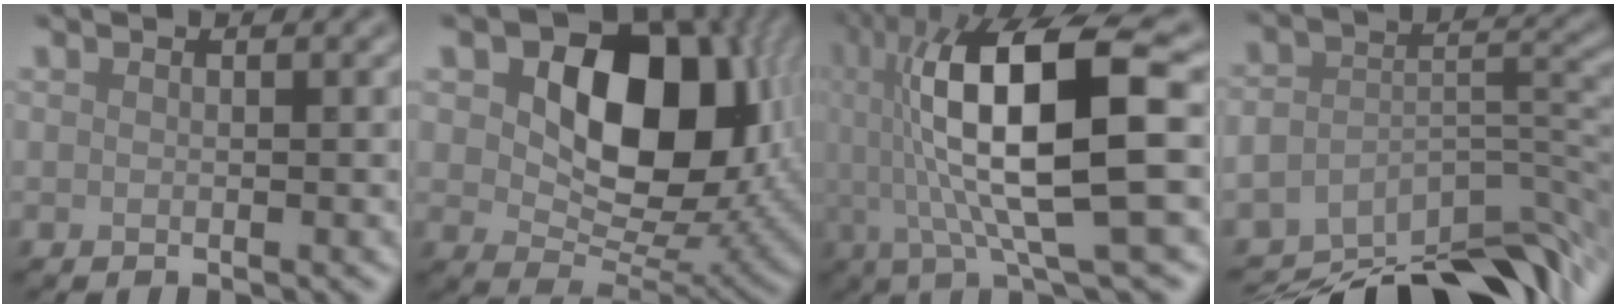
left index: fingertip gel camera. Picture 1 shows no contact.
{"total": 12.8, "force": [3.4, 8.4, 9.1], "torque": [-0.124, -0.005, 0.049]}
{"total": 13.4, "force": [1.5, 3.3, 12.9], "torque": [-0.207, 0.013, 0.027]}
{"total": 11.1, "force": [-8.5, 4.2, 5.8], "torque": [-0.088, -0.004, -0.130]}